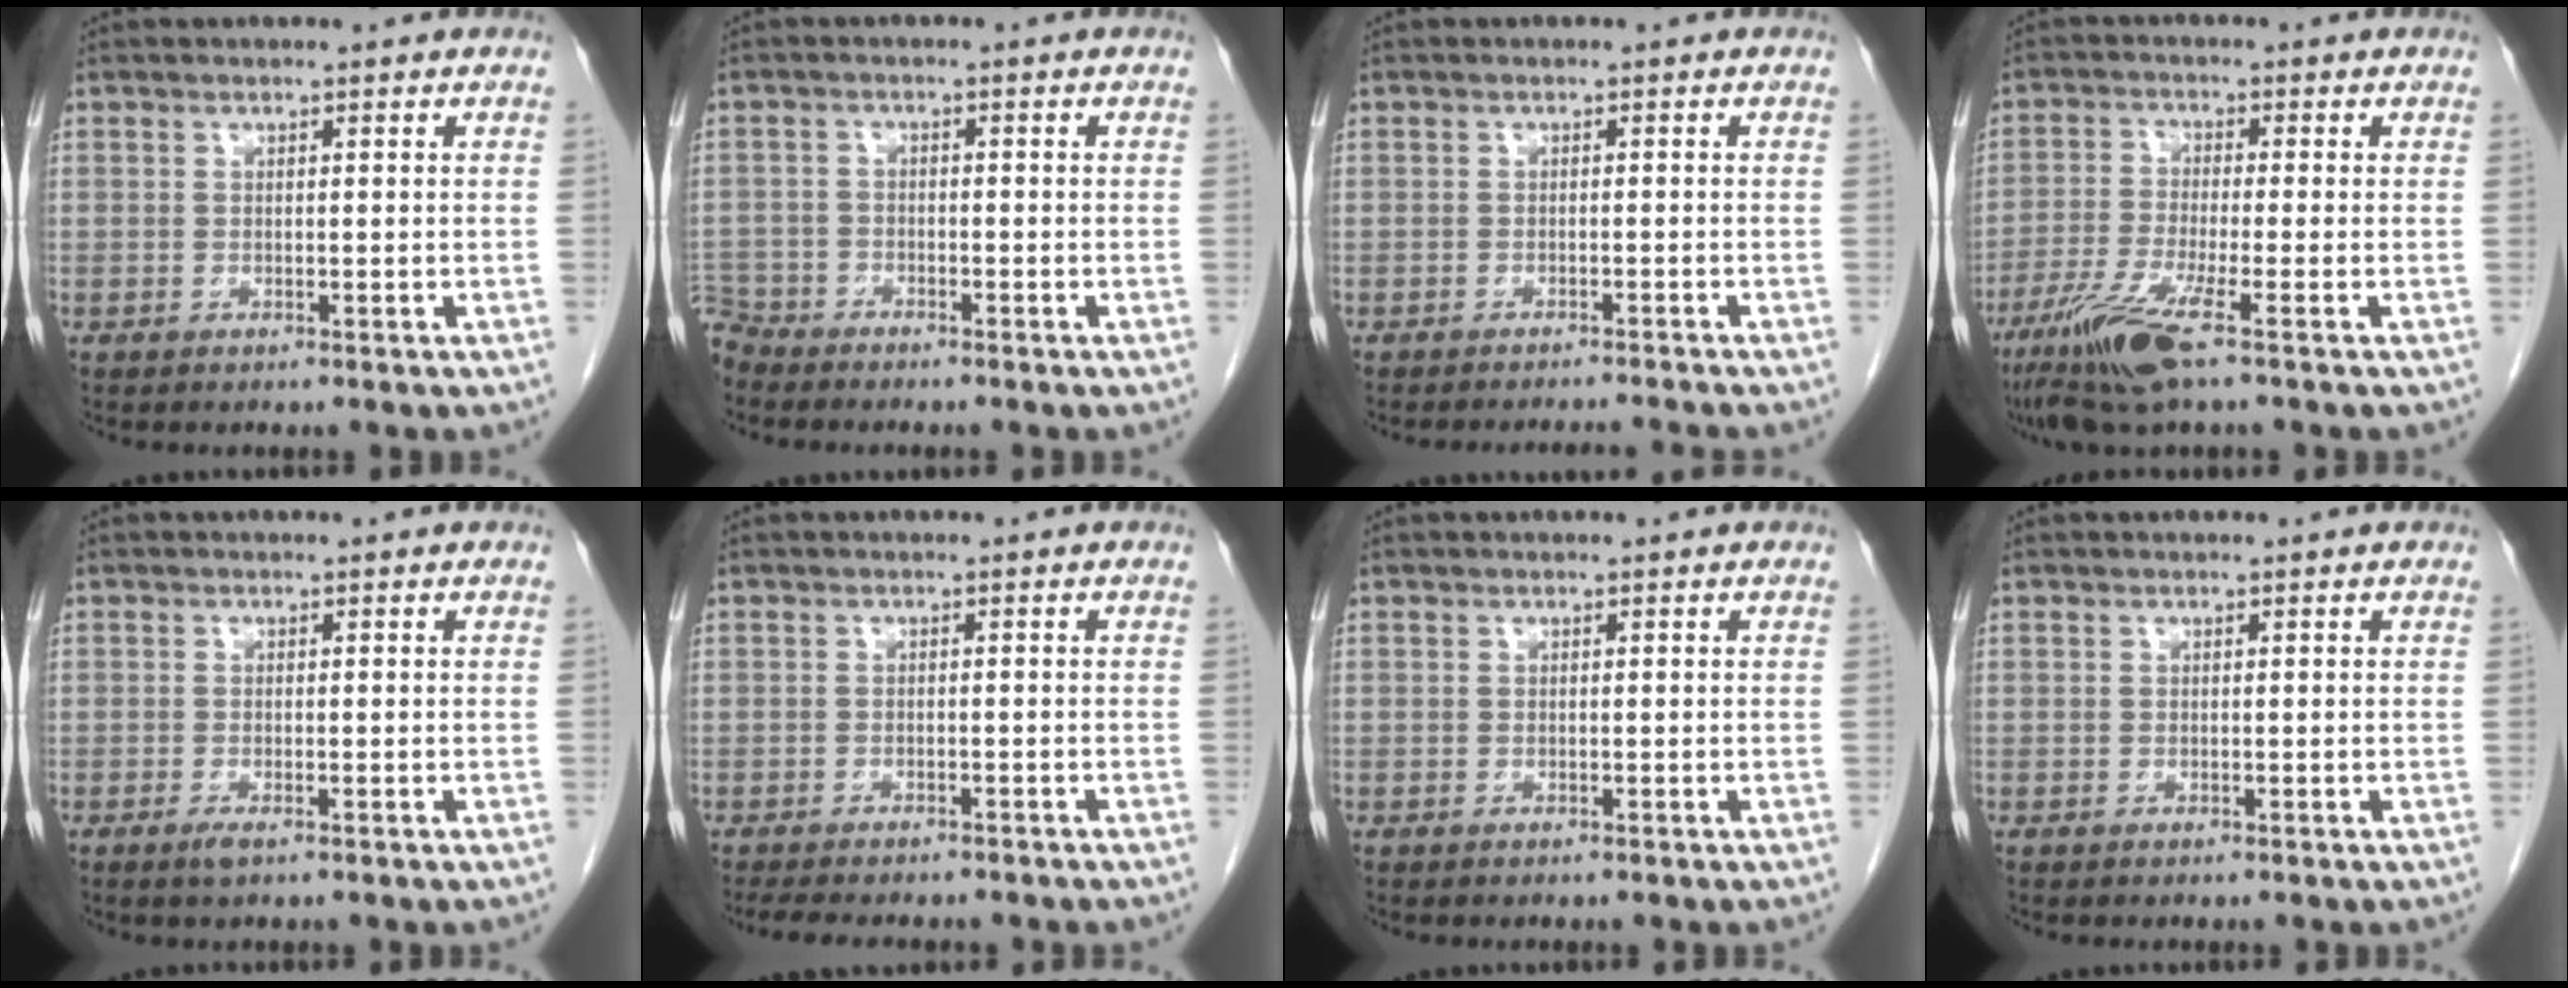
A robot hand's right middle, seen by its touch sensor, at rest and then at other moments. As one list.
[{"total": 4.3, "force": [-4.1, 1.1, -0.4], "torque": [0.010, -0.009, -0.082]}, {"total": 4.9, "force": [-4.7, -1.0, 1.0], "torque": [-0.007, -0.004, -0.060]}, {"total": 8.5, "force": [-4.9, 0.0, 6.9], "torque": [-0.143, -0.023, -0.096]}, {"total": 1.3, "force": [-0.9, 0.2, 1.0], "torque": [-0.022, -0.003, -0.015]}, {"total": 10.0, "force": [-8.6, 2.4, 4.5], "torque": [-0.062, -0.007, -0.109]}, {"total": 0.0}, {"total": 0.0}]